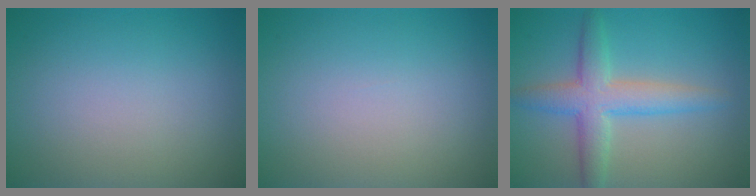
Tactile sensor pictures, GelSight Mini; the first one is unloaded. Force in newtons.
{"total": 0.0}
{"total": 4.6, "press": 4.6, "slide": 0.1}